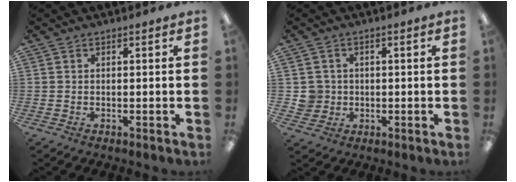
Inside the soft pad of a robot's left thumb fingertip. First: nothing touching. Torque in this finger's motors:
{"motor_torque": [-0.04, 0.01, -0.04, 0.03, 0.00]}